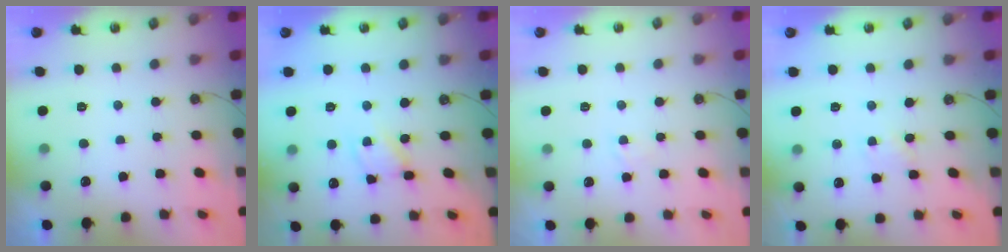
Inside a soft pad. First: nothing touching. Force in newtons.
{"total": 3.7, "press": 3.7, "slide": 0.2}
{"total": 2.9, "press": 2.9, "slide": 0.4}
{"total": 1.3, "press": 1.3, "slide": 0.2}